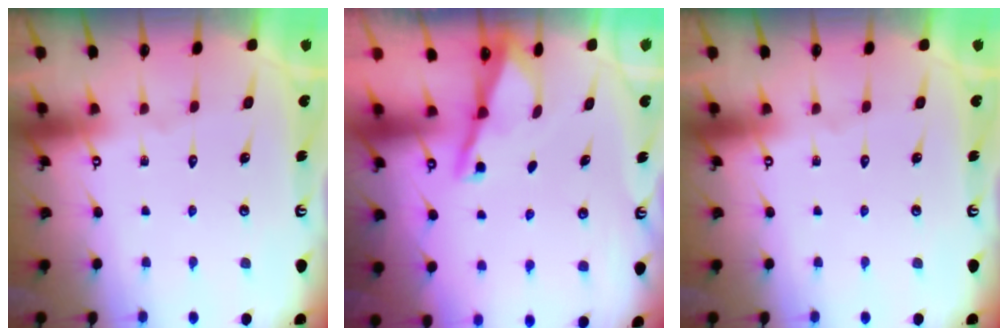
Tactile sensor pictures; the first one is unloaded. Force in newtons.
{"total": 2.9, "press": 2.8, "slide": 0.3}
{"total": 0.0}